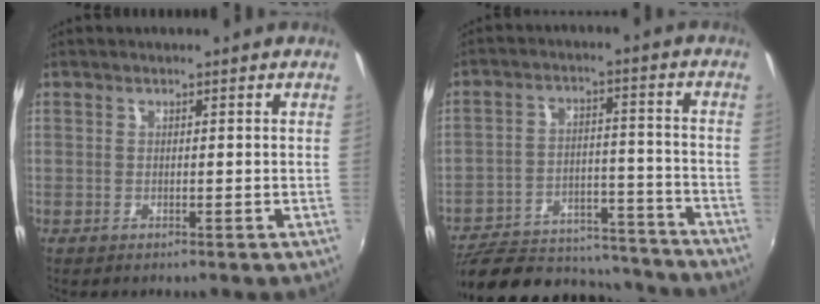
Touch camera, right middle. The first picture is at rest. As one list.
[{"total": 23.5, "force": [-20.4, 8.1, 8.4], "torque": [-0.166, 0.017, -0.267]}]